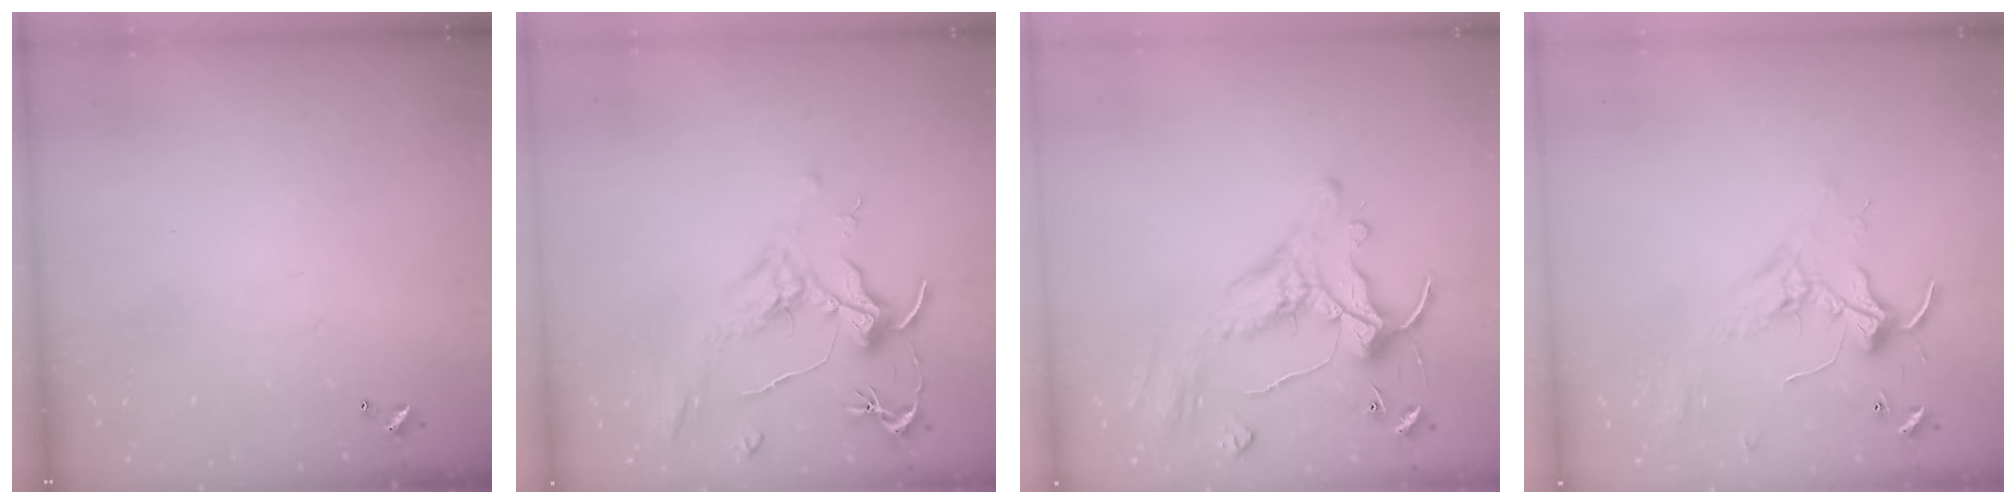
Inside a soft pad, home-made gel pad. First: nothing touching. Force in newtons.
{"total": 2.1, "press": 2.0, "slide": 0.8}
{"total": 2.5, "press": 2.2, "slide": 1.2}
{"total": 2.1, "press": 2.1, "slide": 0.5}